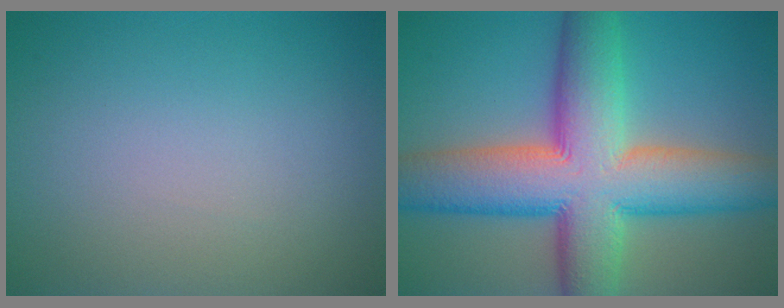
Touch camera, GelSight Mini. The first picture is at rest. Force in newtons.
{"total": 13.4, "press": 13.4, "slide": 0.8}